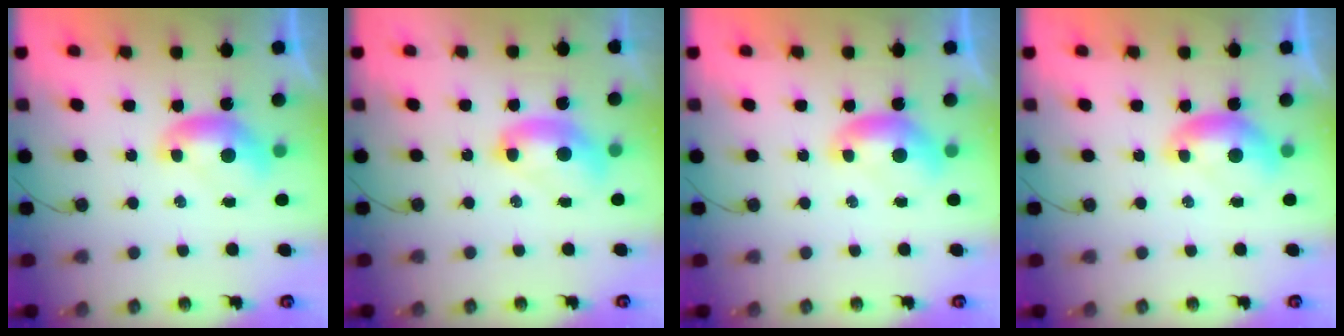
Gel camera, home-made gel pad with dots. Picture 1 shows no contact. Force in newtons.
{"total": 2.7, "press": 2.7, "slide": 0.1}
{"total": 0.0}
{"total": 0.0}